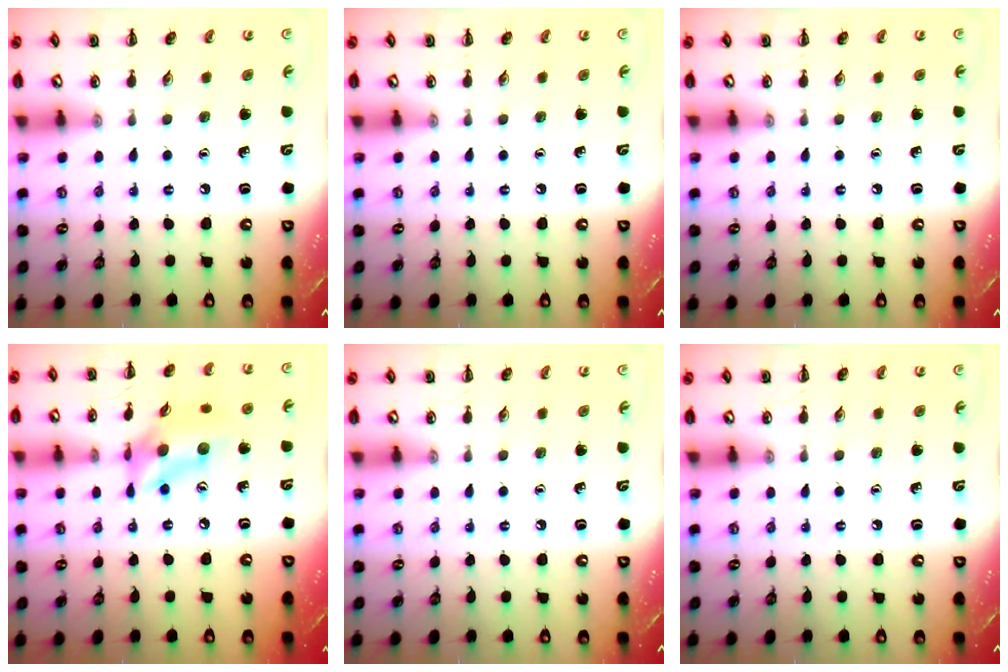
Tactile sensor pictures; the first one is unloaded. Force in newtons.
{"total": 0.0}
{"total": 0.0}
{"total": 13.2, "press": 12.9, "slide": 2.9}
{"total": 0.0}
{"total": 0.0}